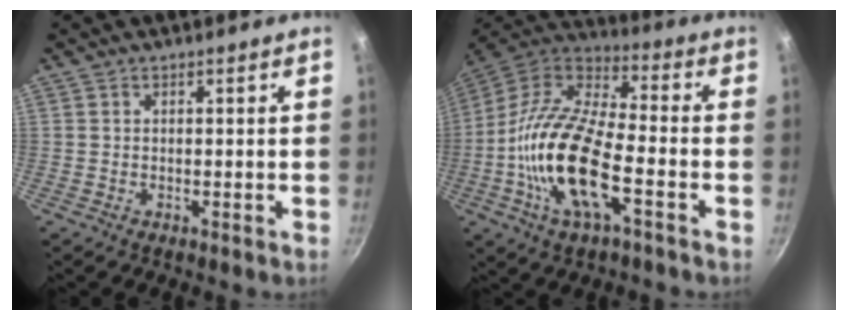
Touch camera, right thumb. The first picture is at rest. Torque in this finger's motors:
{"motor_torque": [0.01, 1.12, 2.13, -0.64, 0.66]}